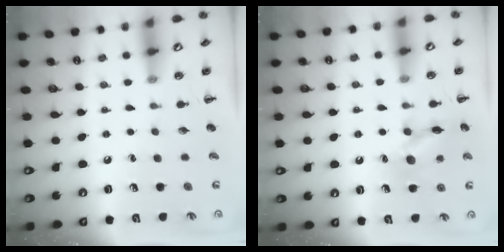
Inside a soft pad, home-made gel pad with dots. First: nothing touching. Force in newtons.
{"total": 12.0, "press": 12.0, "slide": 0.6}